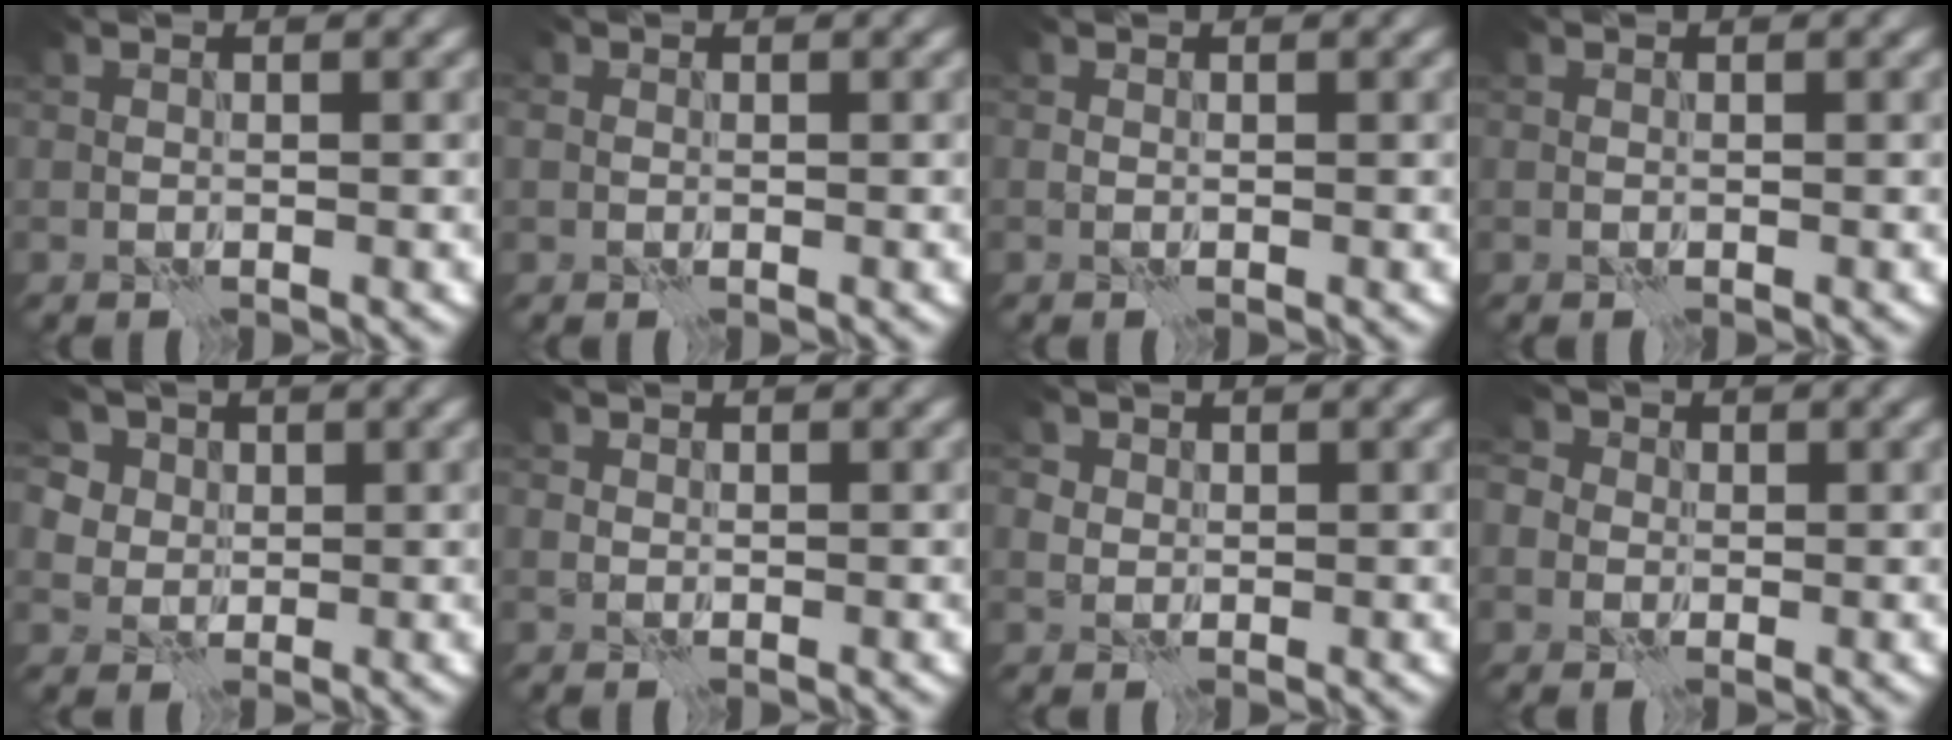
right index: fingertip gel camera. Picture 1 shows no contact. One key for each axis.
{"total": 0.9, "fx": -0.1, "fy": 0.9, "fz": 0.0, "tx": -0.001, "ty": -0.003, "tz": -0.007}
{"total": 0.0}
{"total": 0.0}
{"total": 7.3, "fx": 3.8, "fy": 5.6, "fz": 2.8, "tx": -0.067, "ty": 0.011, "tz": 0.041}
{"total": 0.5, "fx": 0.0, "fy": 0.5, "fz": -0.2, "tx": 0.004, "ty": -0.004, "tz": -0.004}
{"total": 2.1, "fx": 0.8, "fy": 1.9, "fz": 0.5, "tx": -0.014, "ty": 0.001, "tz": 0.008}
{"total": 5.5, "fx": 1.6, "fy": 4.9, "fz": 2.0, "tx": -0.045, "ty": 0.032, "tz": -0.012}